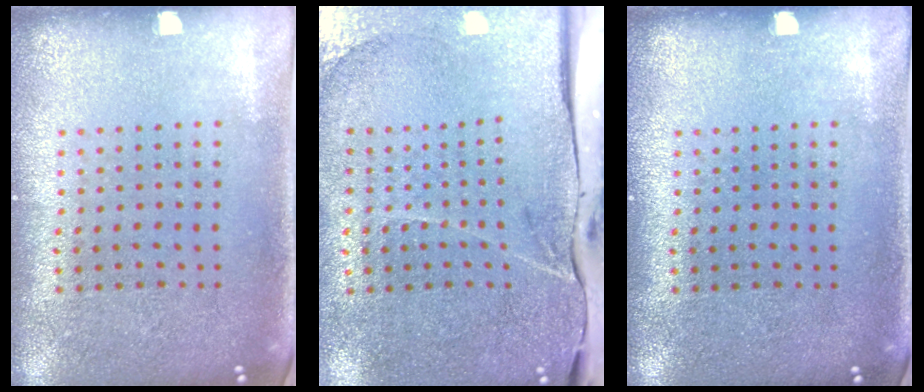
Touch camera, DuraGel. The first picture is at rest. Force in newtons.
{"total": 4.1, "press": 3.4, "slide": 2.3}
{"total": 0.0}